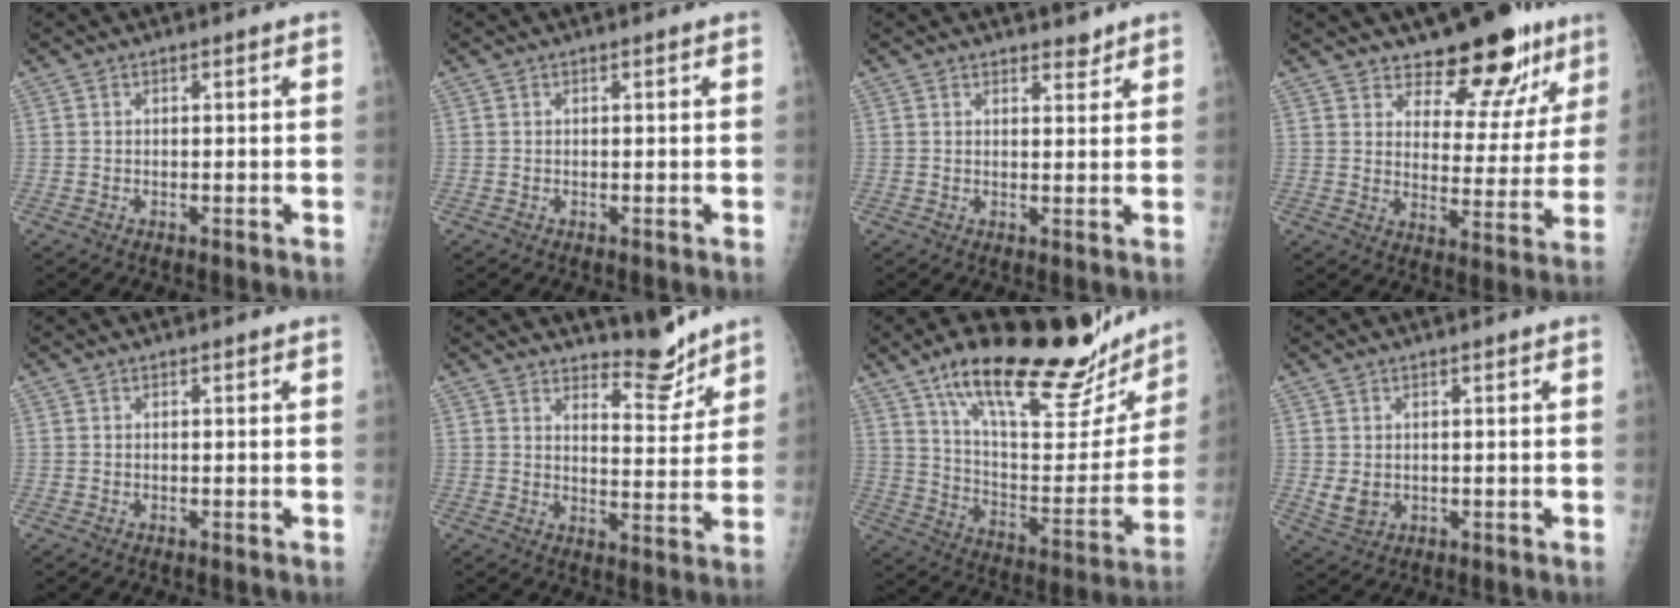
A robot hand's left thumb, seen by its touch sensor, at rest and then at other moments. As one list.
[{"total": 0.0}, {"total": 2.2, "force": [1.9, 0.9, 0.5], "torque": [0.009, -0.015, 0.025]}, {"total": 13.9, "force": [10.5, 6.5, 6.5], "torque": [-0.031, -0.078, 0.144]}, {"total": 0.0}, {"total": 6.9, "force": [6.4, 1.8, 2.1], "torque": [-0.004, -0.061, 0.102]}, {"total": 29.7, "force": [21.4, 9.8, 18.1], "torque": [-0.237, -0.074, 0.328]}, {"total": 3.0, "force": [0.3, 2.4, 1.8], "torque": [-0.028, -0.009, 0.016]}]